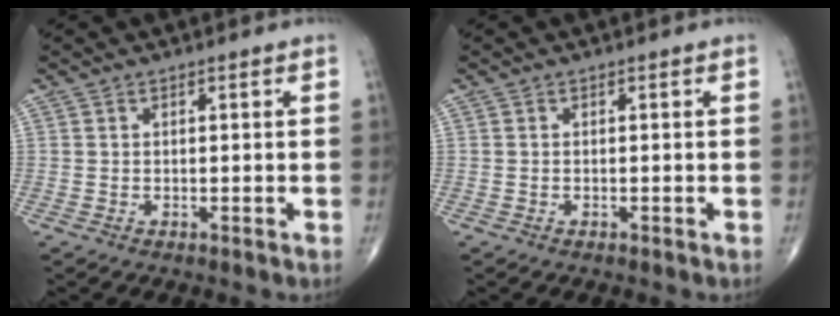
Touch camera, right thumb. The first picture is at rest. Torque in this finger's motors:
{"motor_torque": [-0.56, 0.24, -0.49, -0.04, -0.06]}